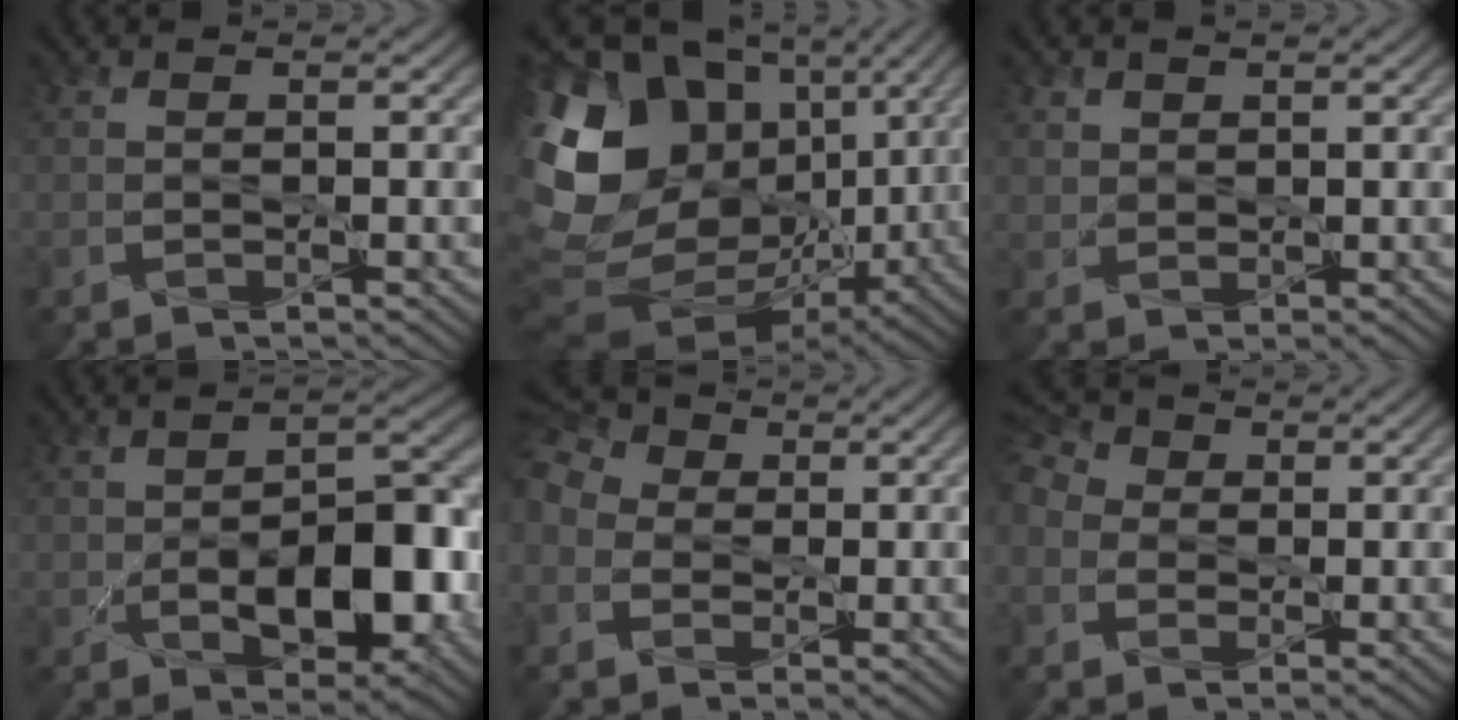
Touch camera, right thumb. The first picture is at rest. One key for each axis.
{"total": 18.1, "fx": 2.1, "fy": 13.8, "fz": 11.4, "tx": -0.257, "ty": -0.003, "tz": 0.071}
{"total": 1.7, "fx": 1.2, "fy": 1.1, "fz": 0.4, "tx": -0.013, "ty": -0.004, "tz": 0.028}
{"total": 9.6, "fx": -2.4, "fy": 5.0, "fz": 7.8, "tx": -0.124, "ty": -0.013, "tz": -0.031}
{"total": 8.6, "fx": 0.0, "fy": 7.1, "fz": 4.9, "tx": -0.162, "ty": 0.004, "tz": -0.020}
{"total": 5.7, "fx": -0.1, "fy": 4.8, "fz": 3.1, "tx": -0.108, "ty": 0.008, "tz": -0.012}